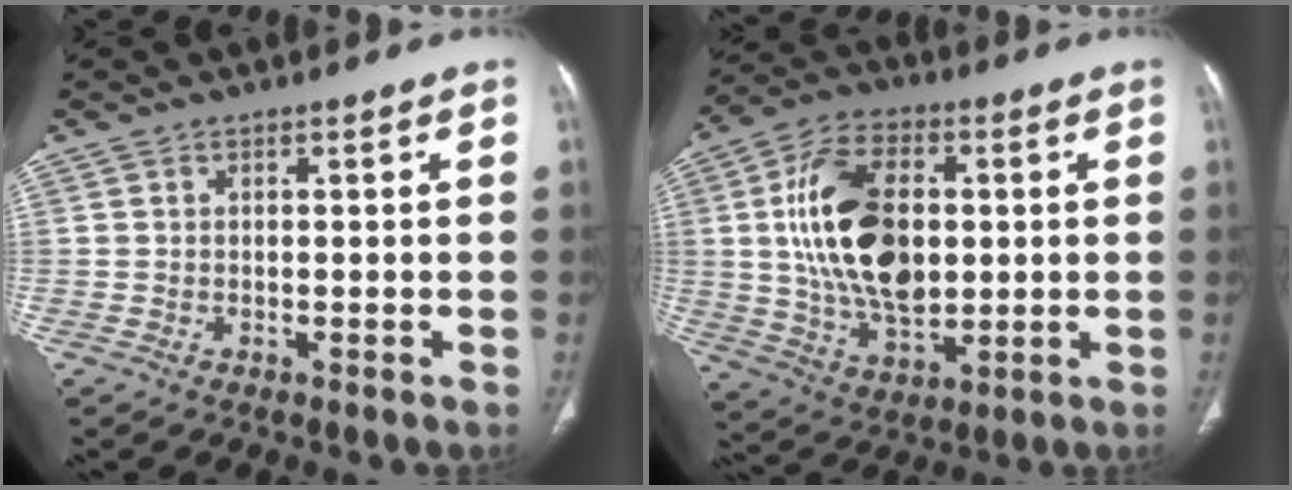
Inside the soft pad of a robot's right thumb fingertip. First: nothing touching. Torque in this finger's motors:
{"motor_torque": [1.83, 2.95, 2.13, -0.20, 0.70]}